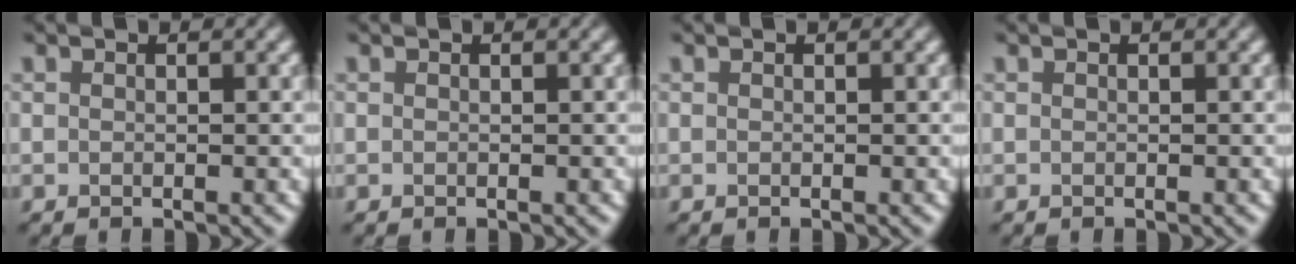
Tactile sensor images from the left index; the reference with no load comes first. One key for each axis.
{"total": 0.0}
{"total": 0.0}
{"total": 0.0}